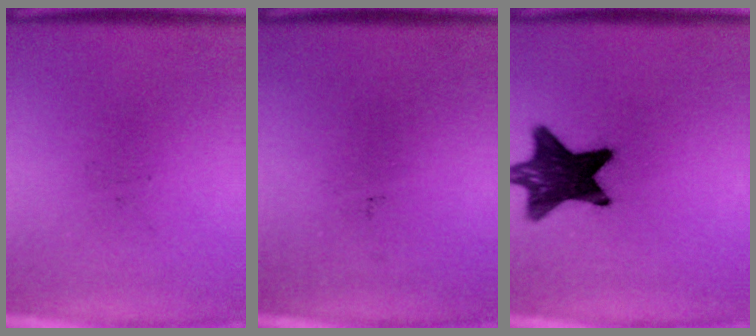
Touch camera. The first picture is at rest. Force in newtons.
{"total": 0.0}
{"total": 13.0}